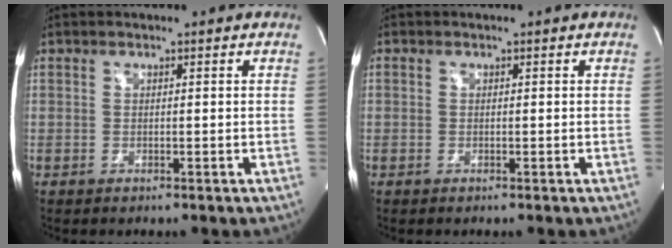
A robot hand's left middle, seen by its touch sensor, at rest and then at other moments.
{"total": 0.0}